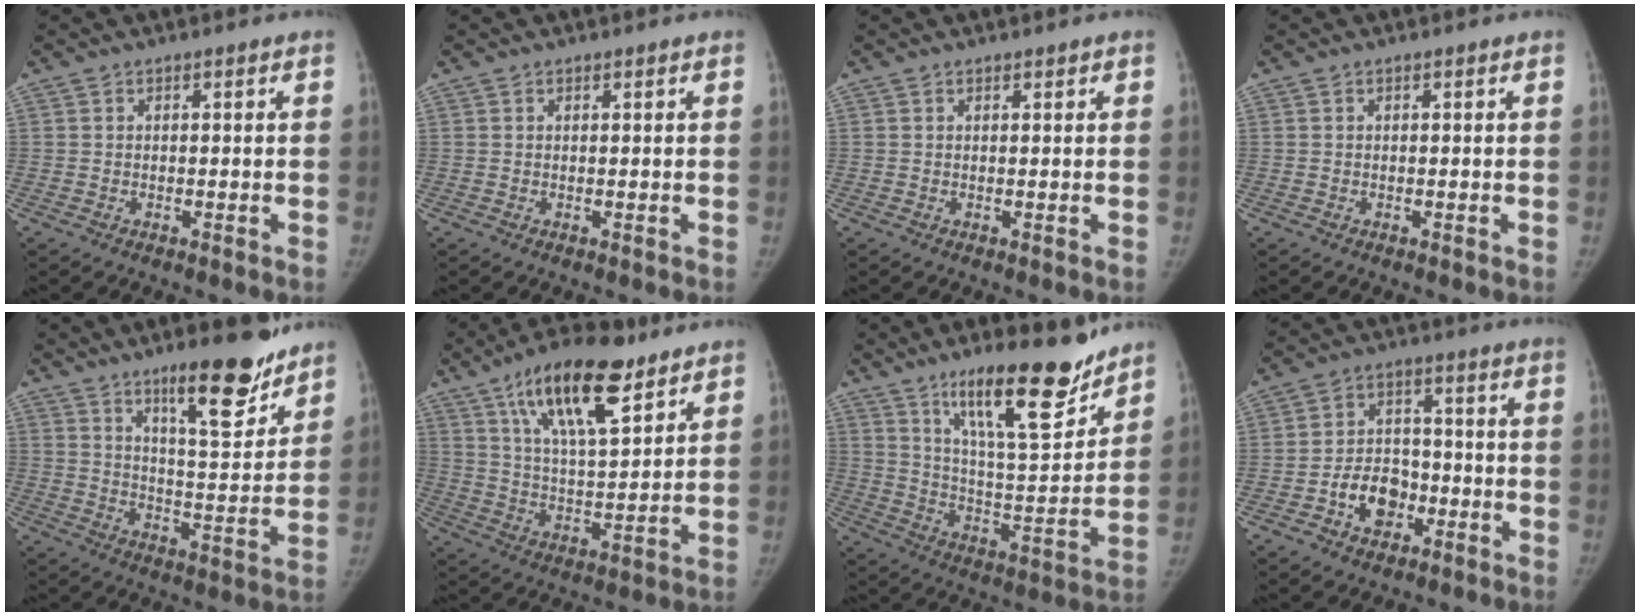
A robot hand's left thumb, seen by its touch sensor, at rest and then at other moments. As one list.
[{"total": 0.0}, {"total": 0.7, "force": [0.6, 0.3, 0.4], "torque": [-0.002, -0.002, 0.007]}, {"total": 0.0}, {"total": 14.9, "force": [10.5, 3.9, 9.9], "torque": [-0.113, -0.078, 0.166]}, {"total": 18.6, "force": [10.8, 6.9, 13.5], "torque": [-0.201, -0.043, 0.187]}, {"total": 19.4, "force": [13.7, 4.9, 12.9], "torque": [-0.167, -0.091, 0.228]}, {"total": 8.9, "force": [-3.4, 6.6, 4.9], "torque": [-0.046, 0.030, -0.059]}]